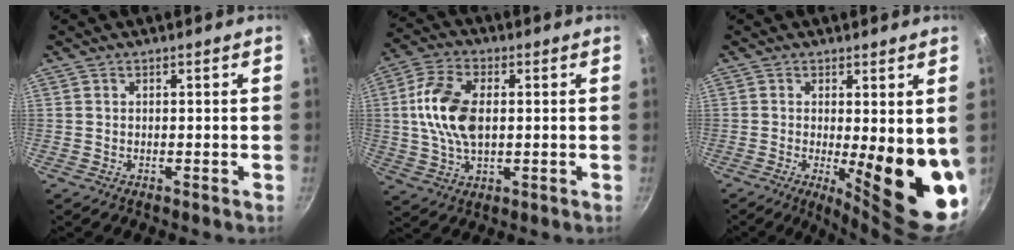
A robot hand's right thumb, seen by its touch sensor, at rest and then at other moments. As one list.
[{"total": 12.4, "force": [1.1, 7.3, 10.0], "torque": [-0.187, 0.014, 0.014]}, {"total": 14.5, "force": [-1.1, 3.9, 13.9], "torque": [-0.158, -0.033, -0.005]}]